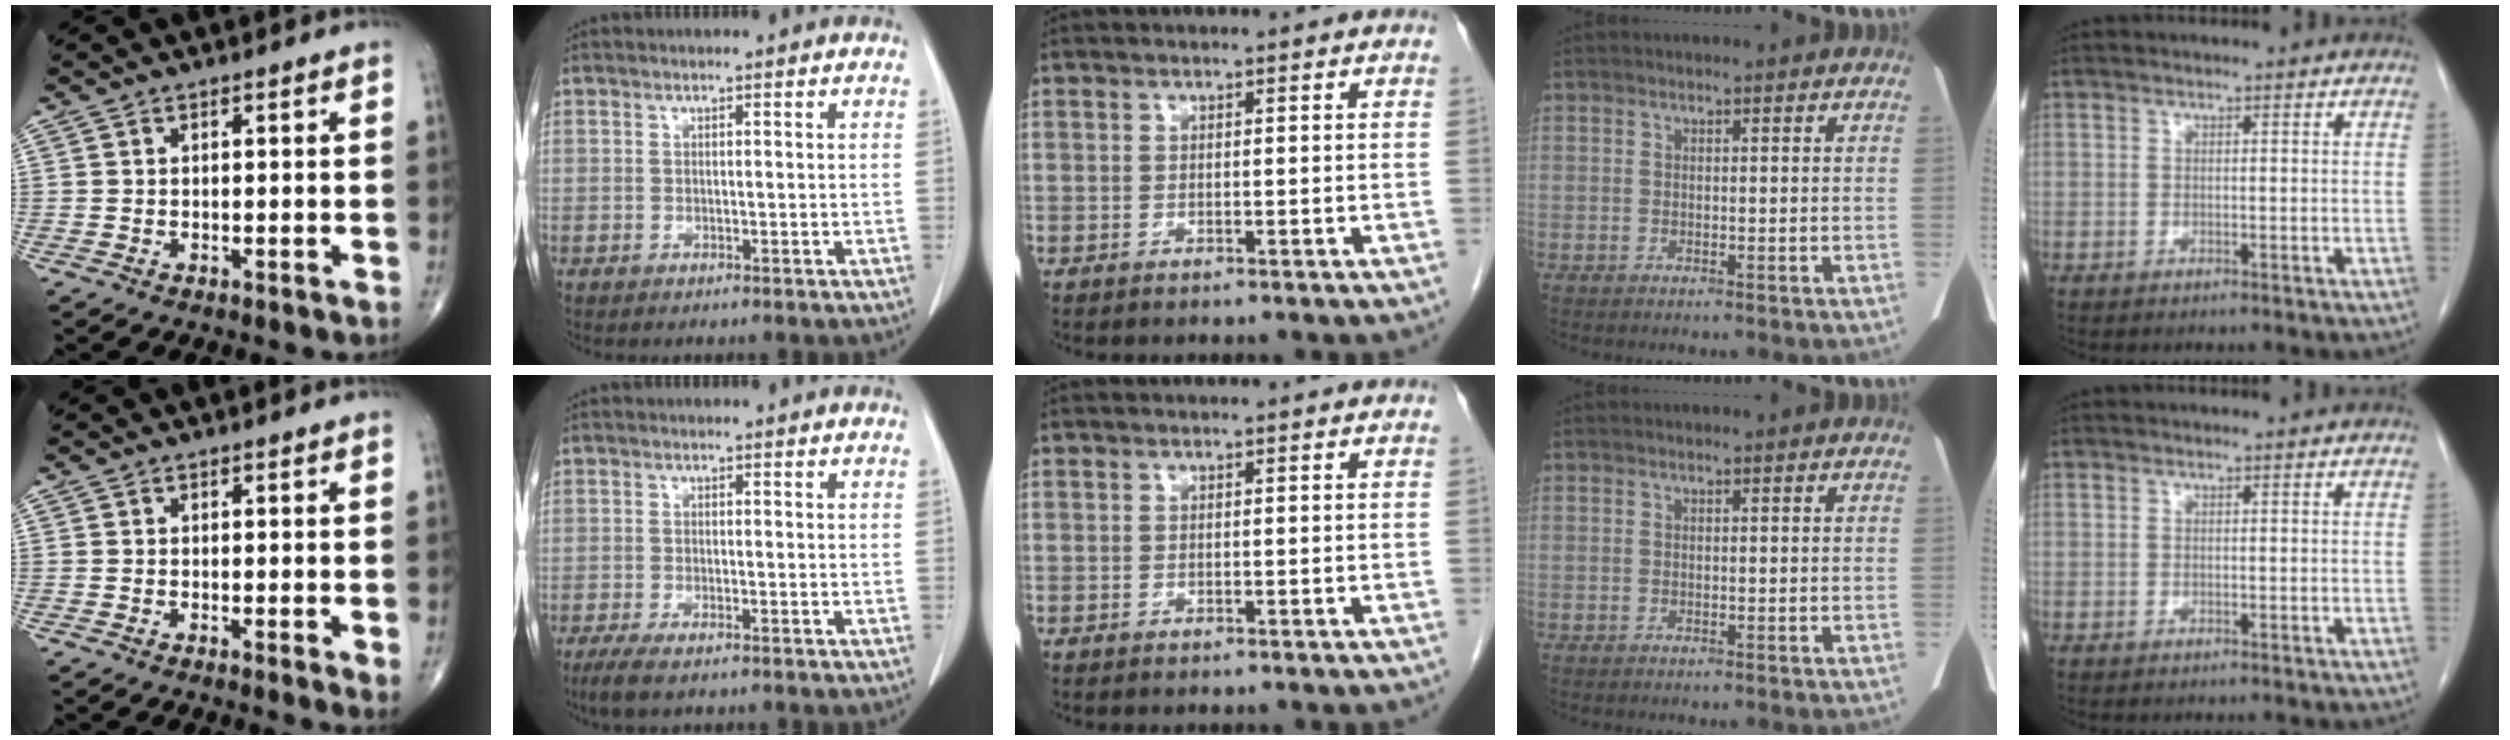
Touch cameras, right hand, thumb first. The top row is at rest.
{"thumb": {"total": 2.0, "force": [0.1, 0.5, 1.9], "torque": [-0.031, -0.008, -0.003]}, "index": {"total": 4.3, "force": [-3.1, 0.9, 2.8], "torque": [-0.051, -0.010, -0.049]}}